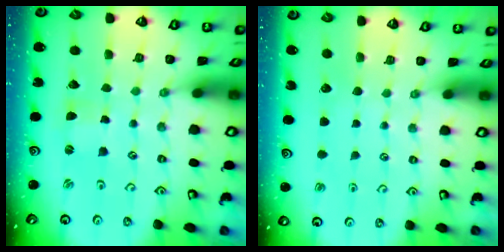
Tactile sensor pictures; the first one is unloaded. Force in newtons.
{"total": 0.0}